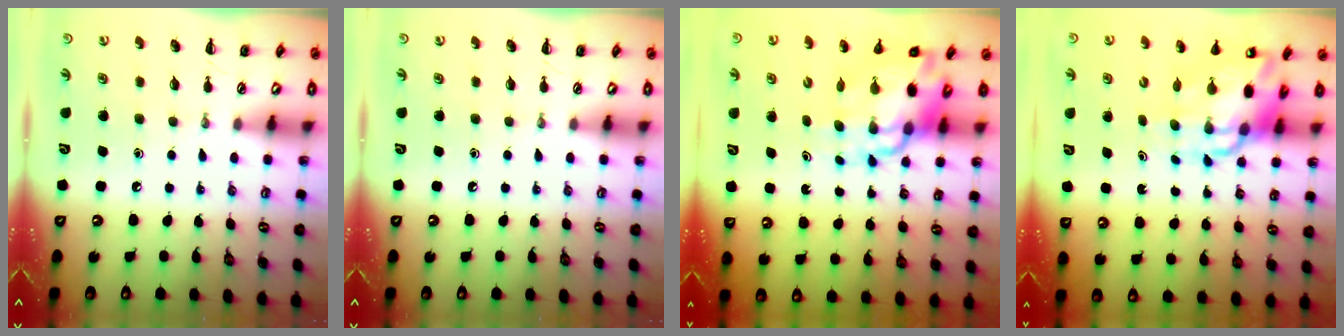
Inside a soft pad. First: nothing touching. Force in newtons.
{"total": 0.0}
{"total": 13.3, "press": 12.9, "slide": 3.4}
{"total": 11.5, "press": 11.0, "slide": 3.2}